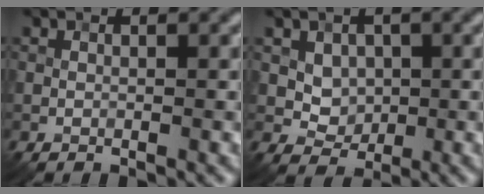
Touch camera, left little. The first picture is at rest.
{"total": 2.5, "force": [0.7, 2.1, 1.2], "torque": [-0.023, -0.009, 0.021]}